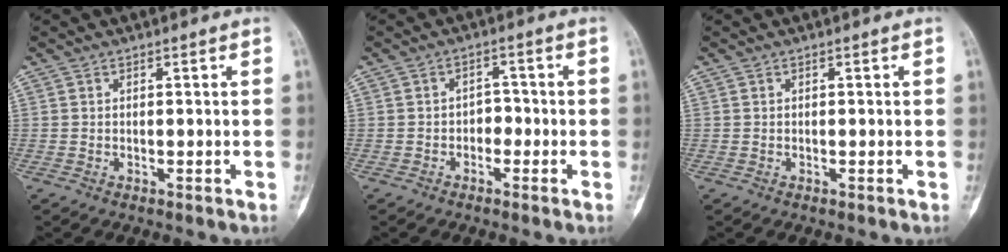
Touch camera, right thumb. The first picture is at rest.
{"total": 2.9, "force": [-1.1, 2.1, 1.6], "torque": [-0.002, 0.016, -0.025]}
{"total": 0.0}